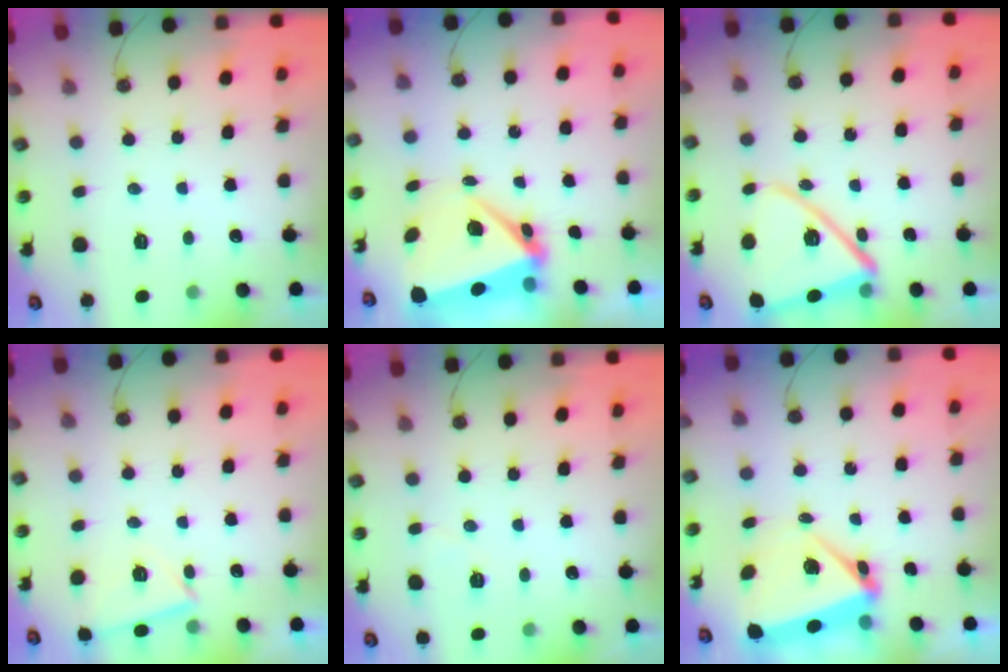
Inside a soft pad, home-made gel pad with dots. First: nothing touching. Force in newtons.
{"total": 7.4, "press": 7.2, "slide": 2.0}
{"total": 15.4, "press": 15.3, "slide": 1.3}
{"total": 3.9, "press": 3.8, "slide": 0.7}
{"total": 3.7, "press": 3.4, "slide": 1.5}
{"total": 6.5, "press": 5.6, "slide": 3.3}